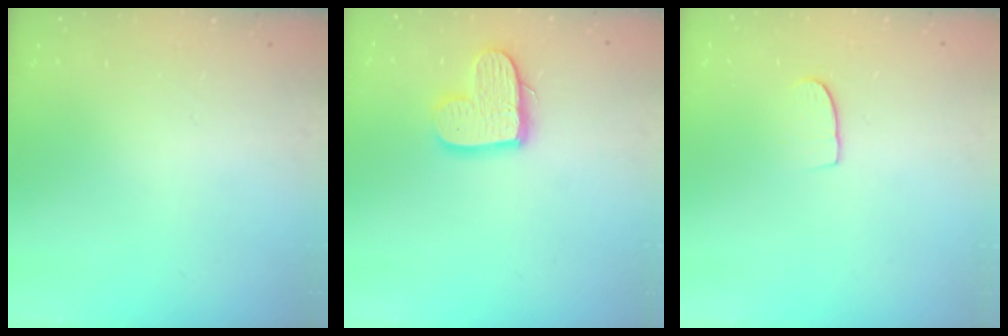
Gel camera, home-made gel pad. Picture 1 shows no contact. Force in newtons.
{"total": 12.5, "press": 12.4, "slide": 1.1}
{"total": 6.1, "press": 6.1, "slide": 0.4}